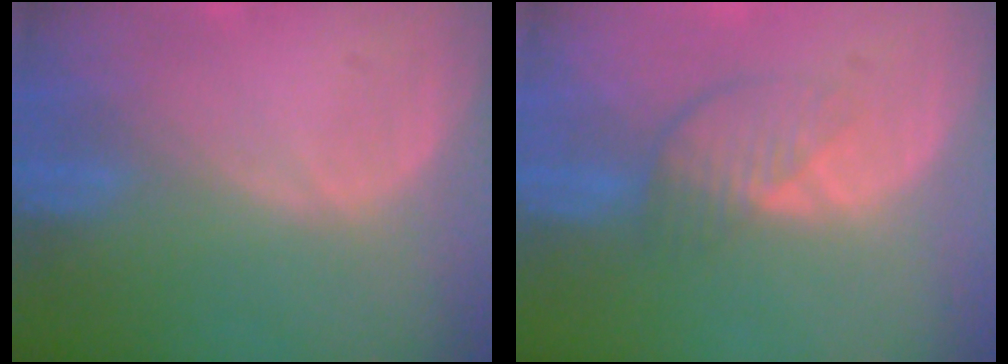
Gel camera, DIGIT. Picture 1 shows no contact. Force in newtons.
{"total": 3.9, "press": 3.6, "slide": 1.5}